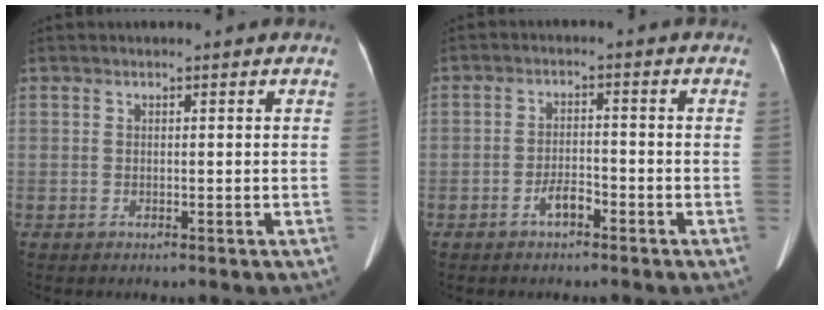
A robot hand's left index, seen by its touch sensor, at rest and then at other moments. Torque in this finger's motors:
{"motor_torque": [0.09, 0.01, 0.03, 0.00]}